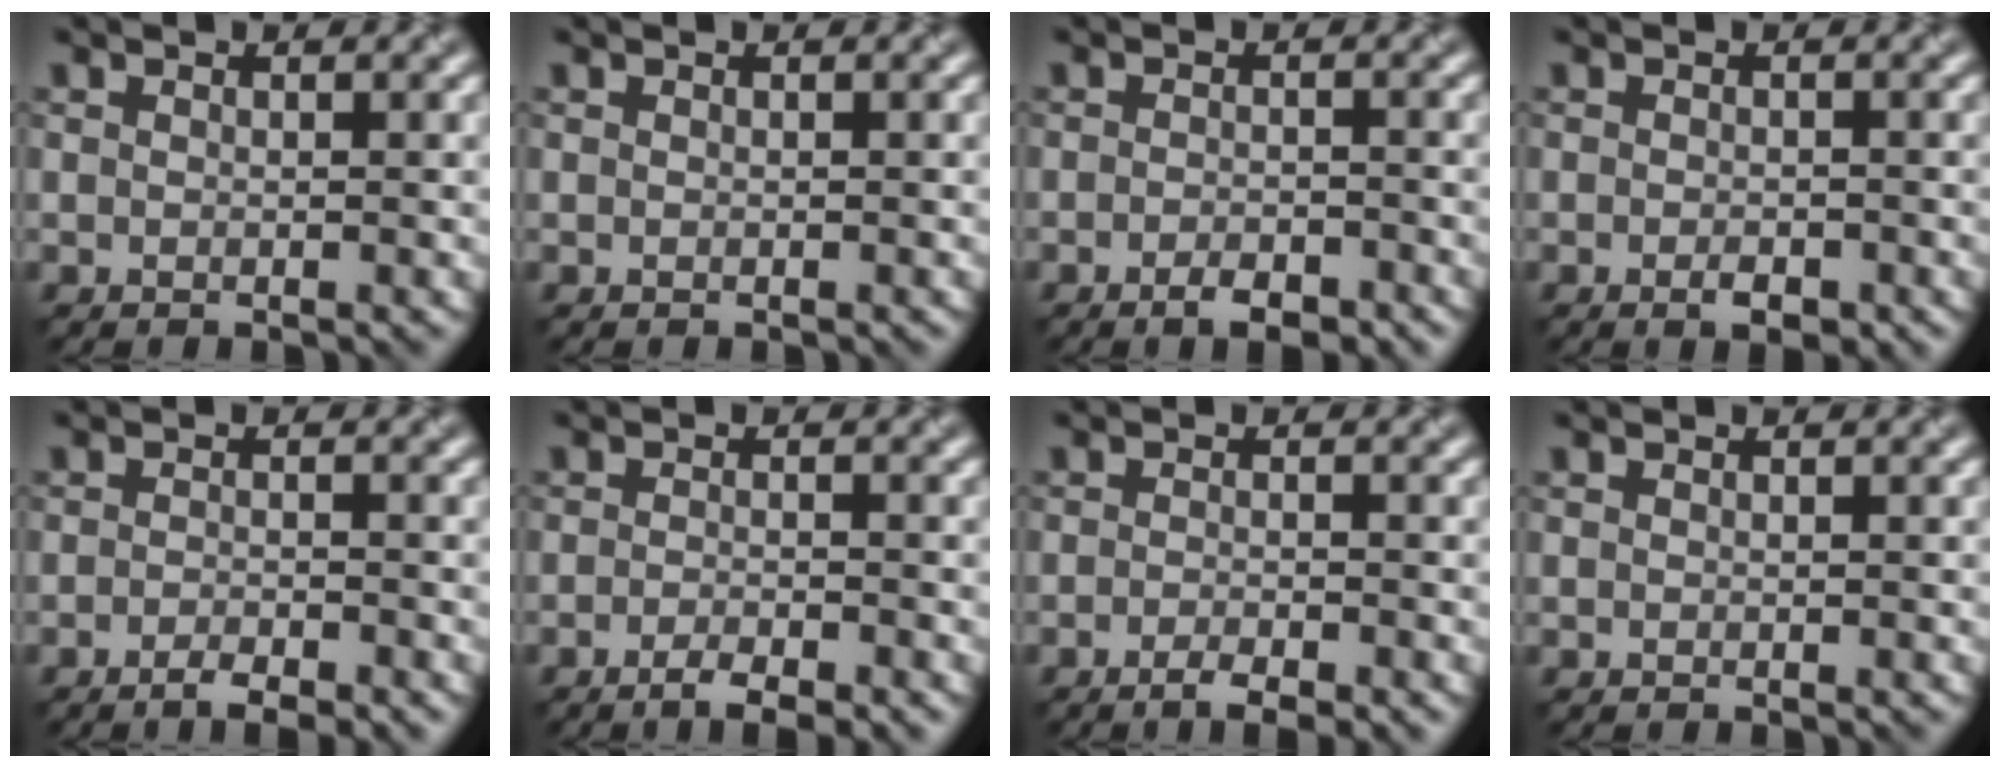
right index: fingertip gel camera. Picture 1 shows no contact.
{"total": 0.0}
{"total": 2.3, "force": [-1.5, 0.8, 1.6], "torque": [-0.024, -0.001, -0.025]}
{"total": 1.6, "force": [-0.8, 0.7, 1.2], "torque": [-0.020, -0.004, -0.012]}
{"total": 2.3, "force": [-1.5, 0.5, 1.6], "torque": [-0.025, -0.002, -0.028]}
{"total": 2.8, "force": [-1.7, 0.6, 2.1], "torque": [-0.033, -0.002, -0.033]}
{"total": 2.5, "force": [-1.5, 0.6, 1.9], "torque": [-0.029, -0.001, -0.029]}
{"total": 0.0}